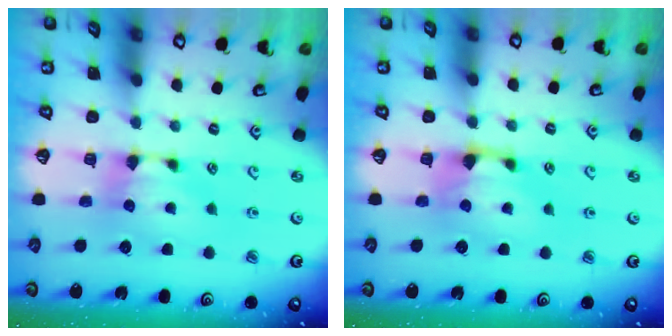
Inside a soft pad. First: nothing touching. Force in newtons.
{"total": 1.1, "press": 0.5, "slide": 1.0}